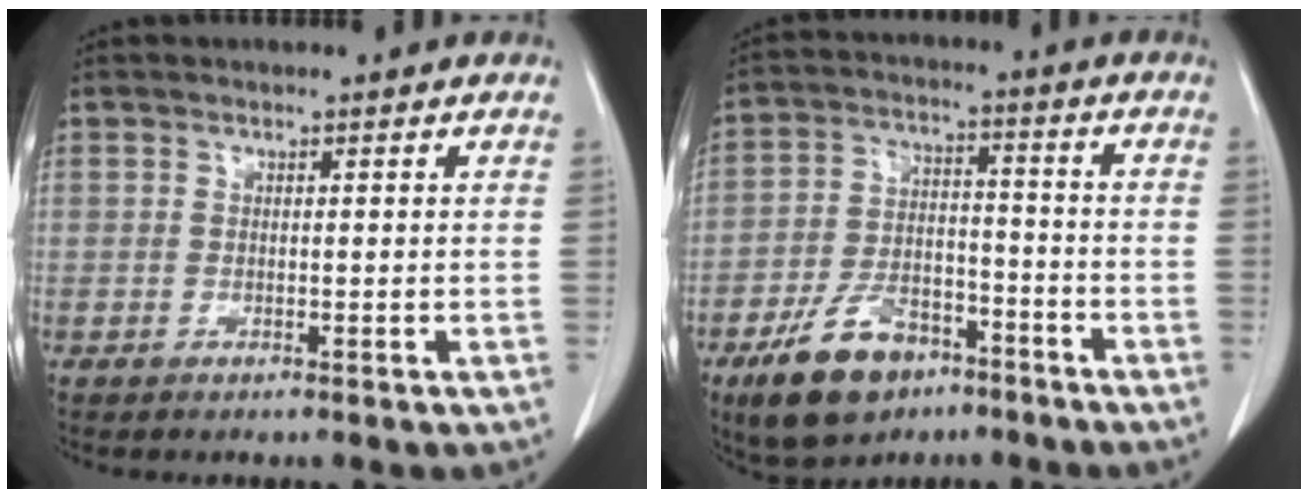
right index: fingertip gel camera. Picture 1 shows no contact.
{"total": 11.6, "force": [-7.3, 6.3, 6.5], "torque": [-0.130, 0.005, -0.124]}